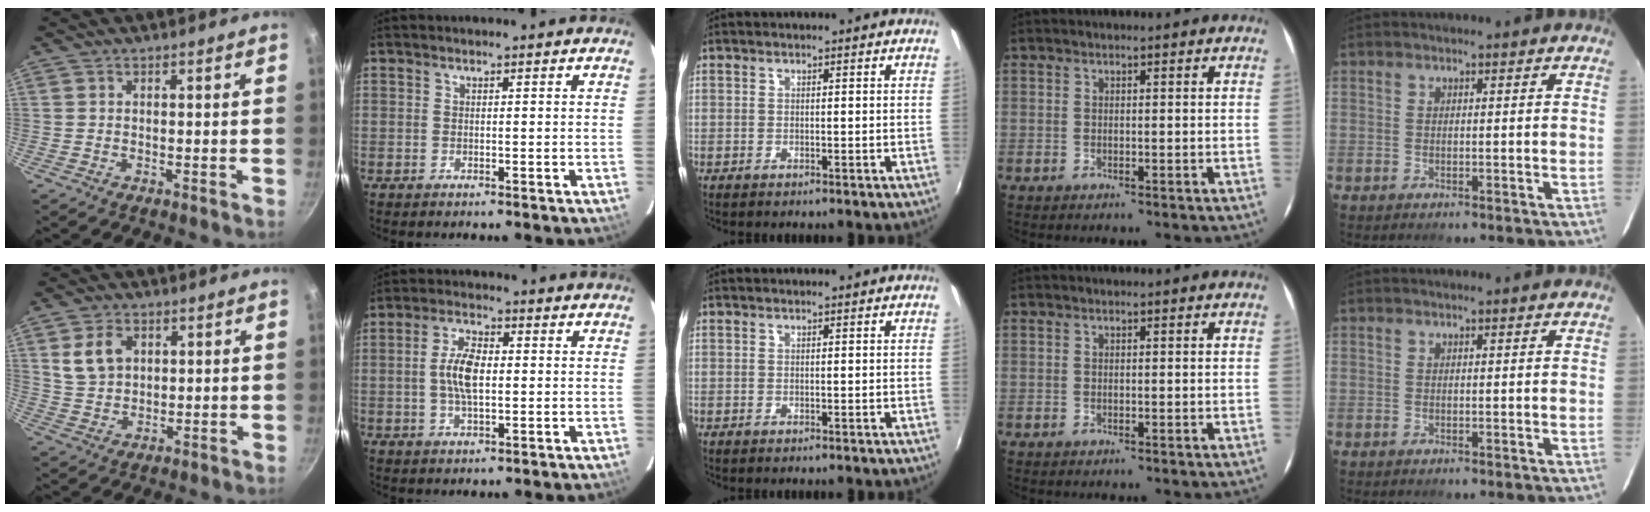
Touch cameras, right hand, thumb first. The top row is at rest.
{"thumb": {"total": 7.2, "force": [2.4, 5.2, 4.3], "torque": [-0.065, -0.005, 0.048]}, "index": {"total": 6.7, "force": [0.0, 3.0, 6.0], "torque": [-0.115, 0.007, 0.000]}}